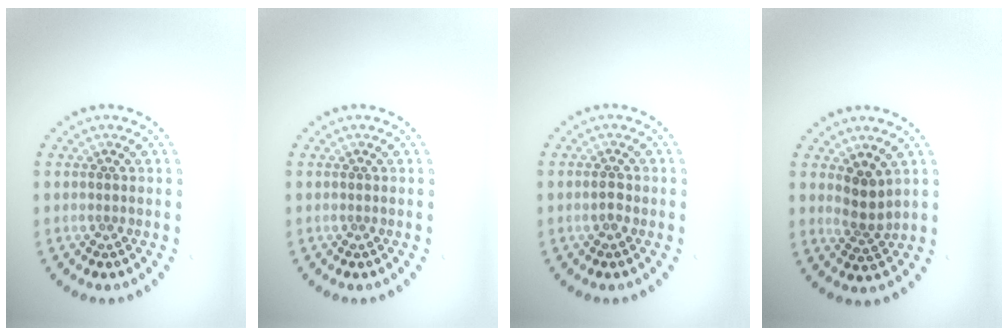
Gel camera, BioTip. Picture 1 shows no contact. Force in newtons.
{"total": 0.0}
{"total": 1.1, "press": 1.1, "slide": 0.2}
{"total": 2.3, "press": 1.8, "slide": 1.3}